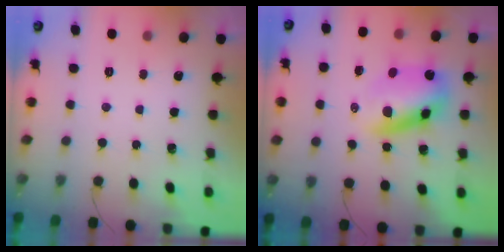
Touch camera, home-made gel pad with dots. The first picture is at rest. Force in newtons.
{"total": 10.9, "press": 10.4, "slide": 3.2}